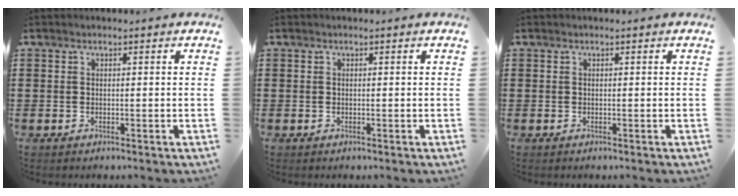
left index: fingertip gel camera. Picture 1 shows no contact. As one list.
[{"total": 0.0}, {"total": 0.0}]